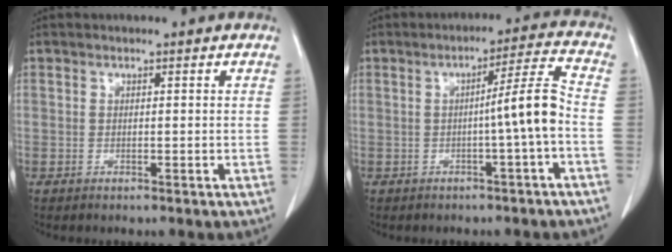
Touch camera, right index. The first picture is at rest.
{"total": 6.4, "force": [-1.4, -1.2, 6.2], "torque": [-0.089, 0.013, -0.020]}